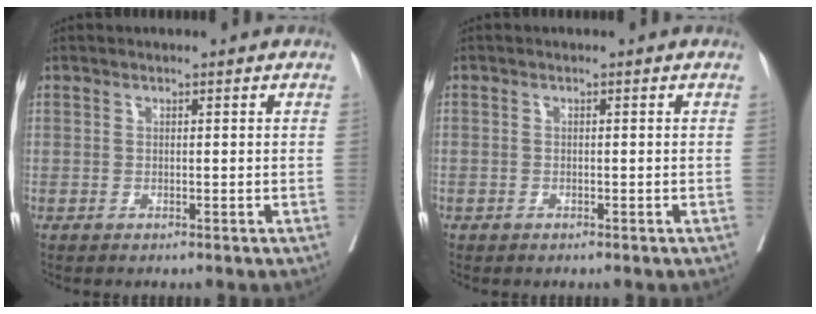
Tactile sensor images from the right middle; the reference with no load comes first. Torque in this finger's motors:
{"motor_torque": [0.99, -1.15, 0.07, -0.13]}